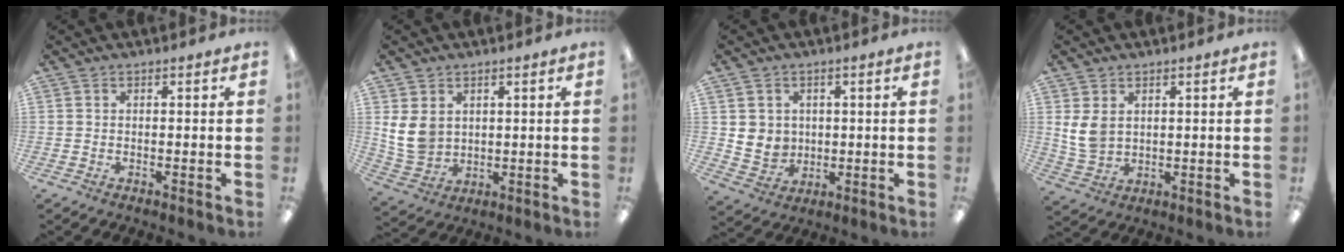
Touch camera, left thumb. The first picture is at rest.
{"total": 8.0, "force": [2.4, 6.5, 4.1], "torque": [-0.091, -0.002, 0.046]}
{"total": 5.5, "force": [1.5, 5.2, 0.7], "torque": [-0.016, -0.002, 0.032]}
{"total": 6.3, "force": [2.0, 4.8, 3.7], "torque": [-0.080, -0.001, 0.038]}